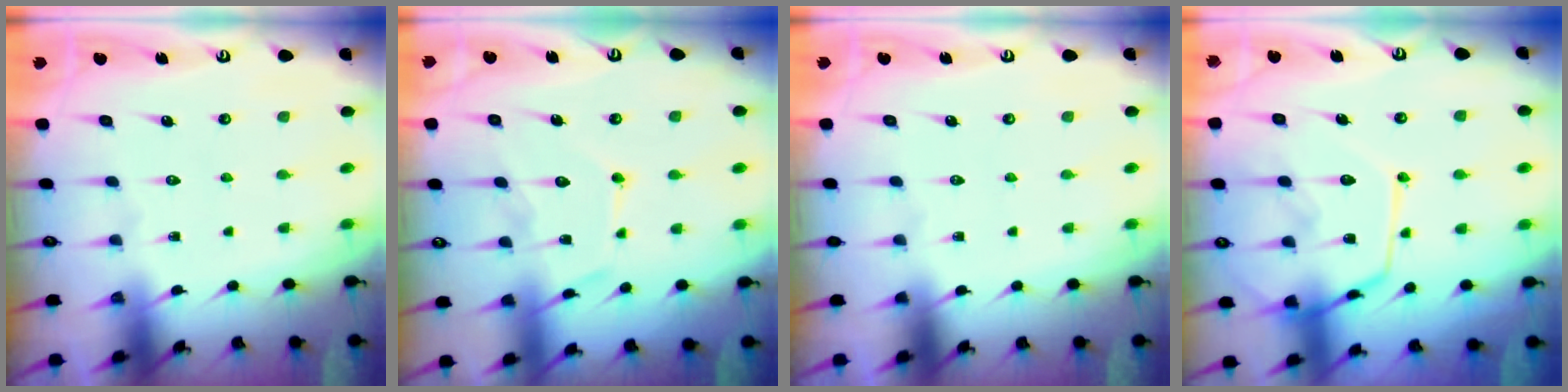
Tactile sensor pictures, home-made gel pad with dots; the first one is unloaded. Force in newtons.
{"total": 11.1, "press": 11.1, "slide": 0.9}
{"total": 0.0}
{"total": 15.7, "press": 15.6, "slide": 1.3}